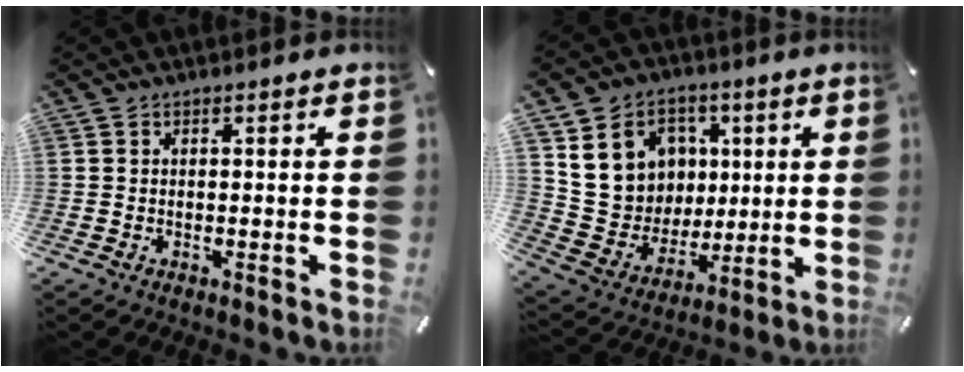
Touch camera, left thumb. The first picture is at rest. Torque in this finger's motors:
{"motor_torque": [2.28, 2.28, 0.71, -0.64, 0.37]}